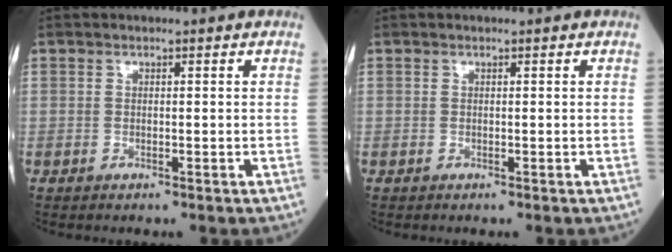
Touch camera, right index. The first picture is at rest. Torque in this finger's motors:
{"motor_torque": [0.03, -0.02, 0.00, -0.01]}